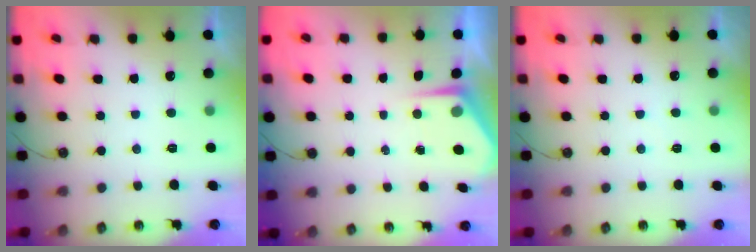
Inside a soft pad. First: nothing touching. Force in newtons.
{"total": 4.4, "press": 4.3, "slide": 0.4}
{"total": 2.4, "press": 2.3, "slide": 0.5}